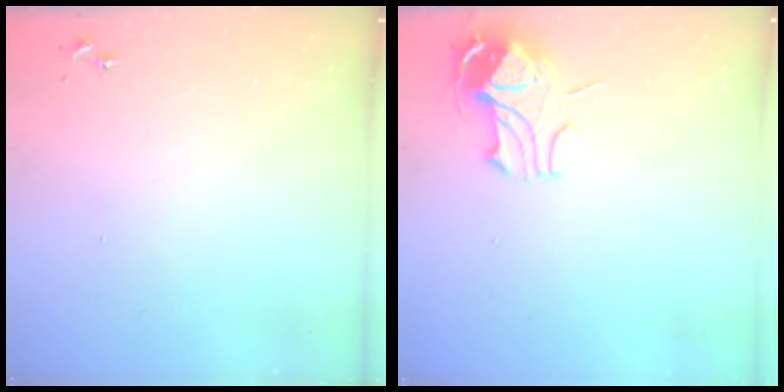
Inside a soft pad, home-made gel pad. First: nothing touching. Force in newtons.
{"total": 9.6, "press": 9.6, "slide": 1.1}